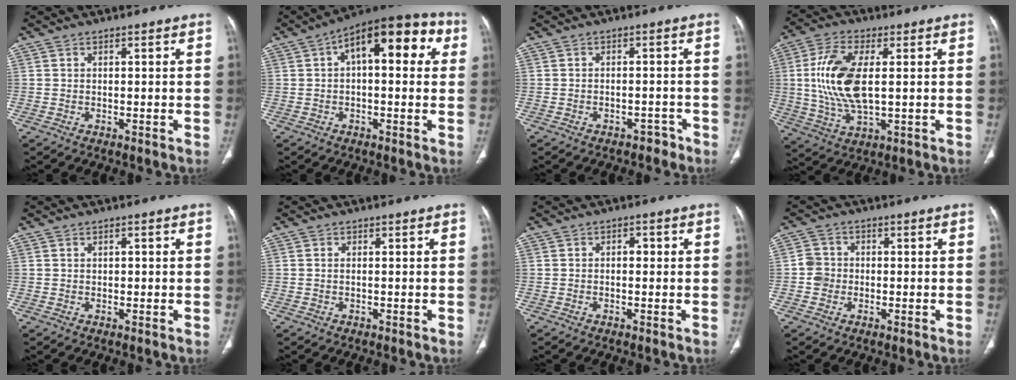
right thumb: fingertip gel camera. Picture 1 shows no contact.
{"total": 15.9, "force": [4.5, 7.3, 13.4], "torque": [-0.152, 0.034, 0.056]}
{"total": 2.4, "force": [-1.9, 1.5, 0.4], "torque": [-0.005, 0.020, -0.024]}
{"total": 13.5, "force": [1.5, 6.2, 11.9], "torque": [-0.252, -0.008, 0.032]}
{"total": 0.6, "force": [0.3, 0.5, 0.4], "torque": [0.000, -0.001, 0.004]}
{"total": 0.0}
{"total": 1.2, "force": [0.0, 0.8, 0.9], "torque": [-0.002, 0.006, -0.005]}
{"total": 3.4, "force": [-0.5, 3.2, 1.0], "torque": [-0.003, 0.008, -0.014]}